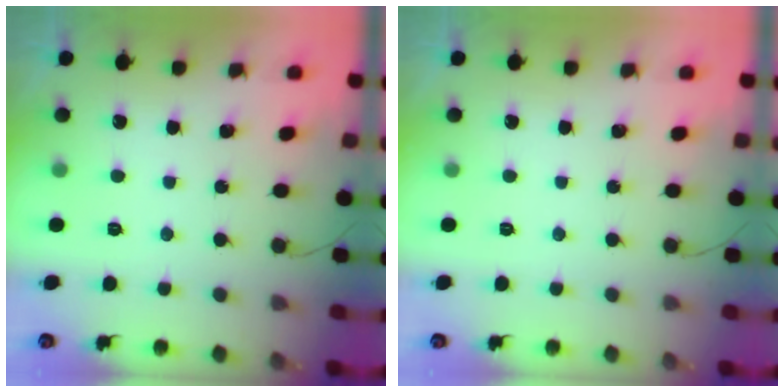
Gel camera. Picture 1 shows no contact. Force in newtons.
{"total": 0.0}